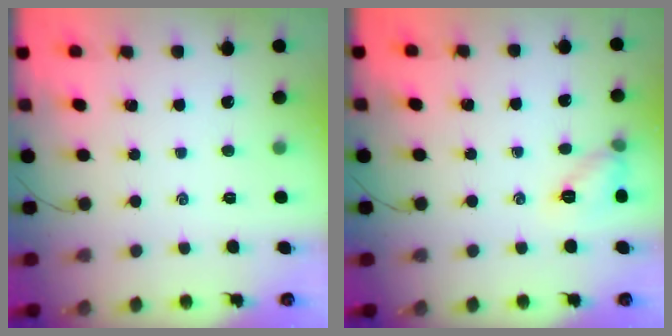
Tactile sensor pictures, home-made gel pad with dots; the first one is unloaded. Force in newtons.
{"total": 7.7, "press": 7.5, "slide": 1.5}